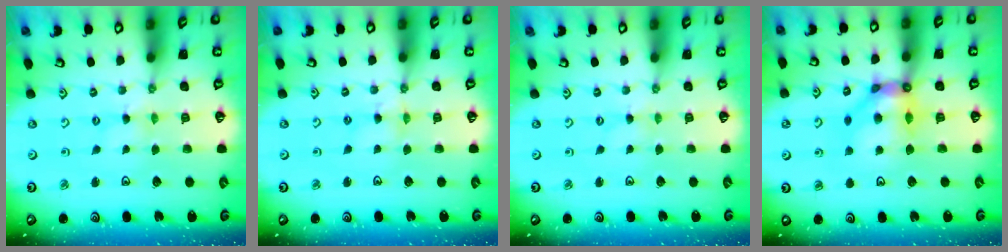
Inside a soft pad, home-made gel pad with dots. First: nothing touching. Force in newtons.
{"total": 3.0, "press": 2.9, "slide": 0.3}
{"total": 0.0}
{"total": 10.6, "press": 10.5, "slide": 1.0}